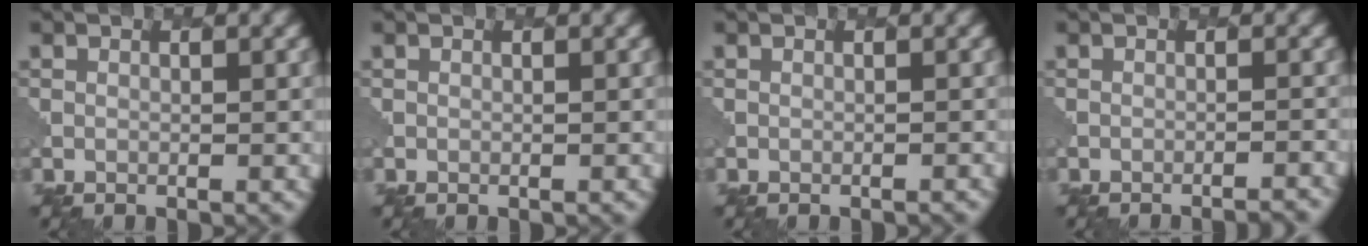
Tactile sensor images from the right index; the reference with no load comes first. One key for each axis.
{"total": 0.0}
{"total": 0.7, "fx": -0.7, "fy": 0.1, "fz": 0.1, "tx": 0.007, "ty": 0.000, "tz": -0.009}
{"total": 2.9, "fx": -2.8, "fy": 0.4, "fz": 1.0, "tx": -0.002, "ty": 0.015, "tz": -0.040}